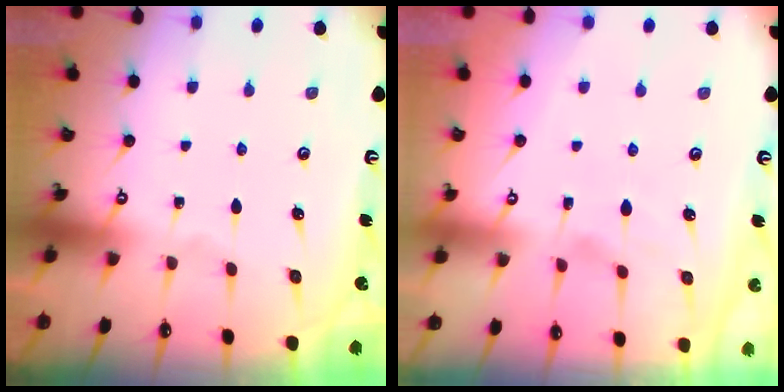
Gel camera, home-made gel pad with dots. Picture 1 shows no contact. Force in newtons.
{"total": 2.2, "press": 1.8, "slide": 1.2}